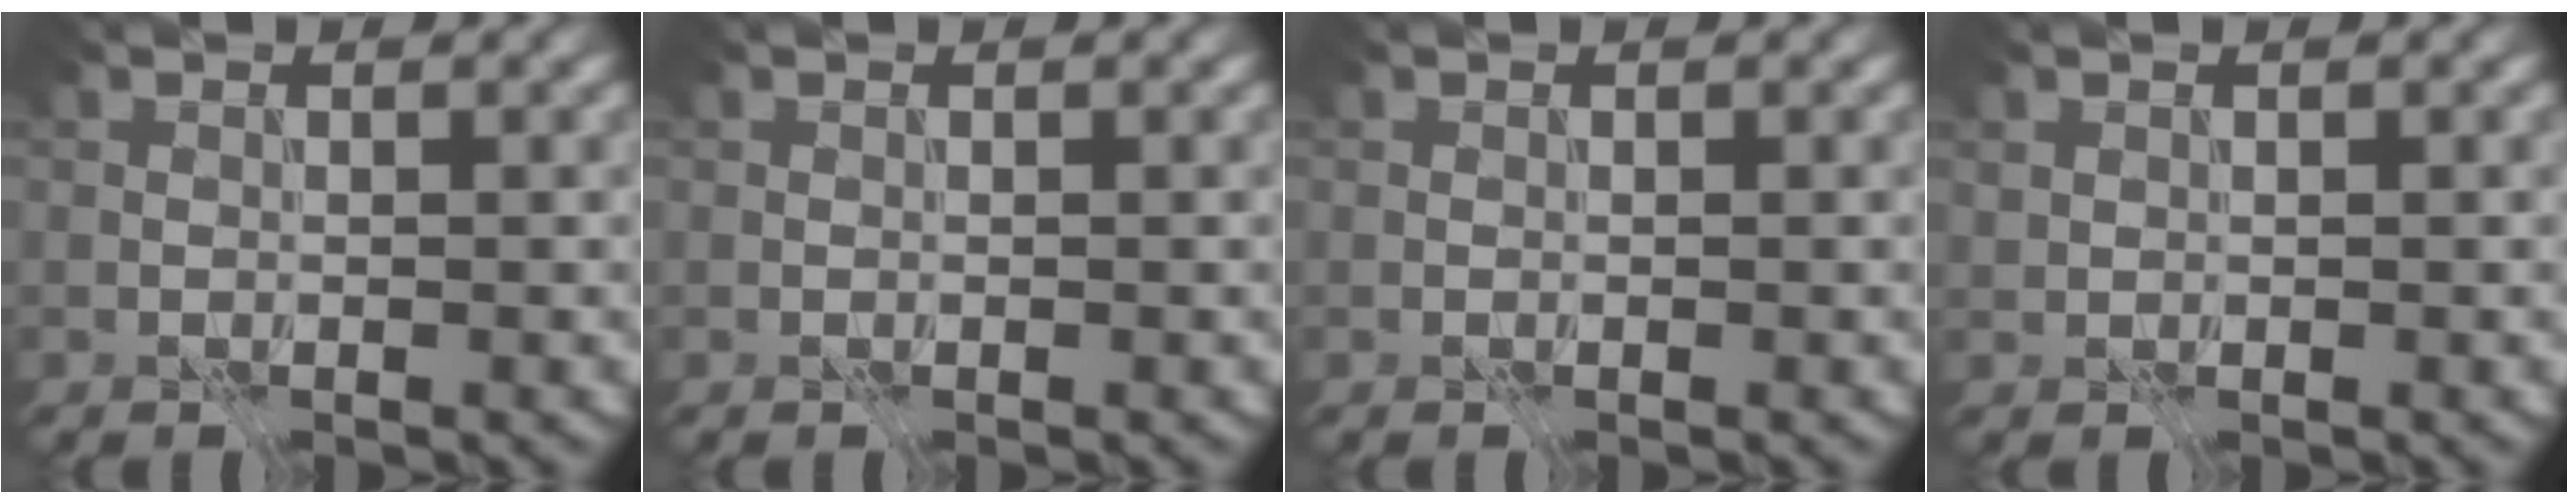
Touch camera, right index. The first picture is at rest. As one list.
[{"total": 0.0}, {"total": 0.0}, {"total": 0.6, "force": [0.3, 0.5, 0.1], "torque": [-0.009, -0.003, 0.007]}]